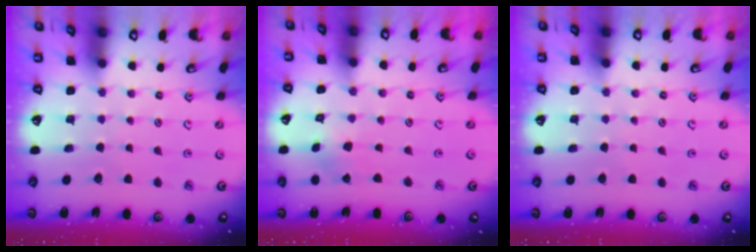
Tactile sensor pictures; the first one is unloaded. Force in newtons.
{"total": 0.6, "press": 0.5, "slide": 0.2}
{"total": 0.0}